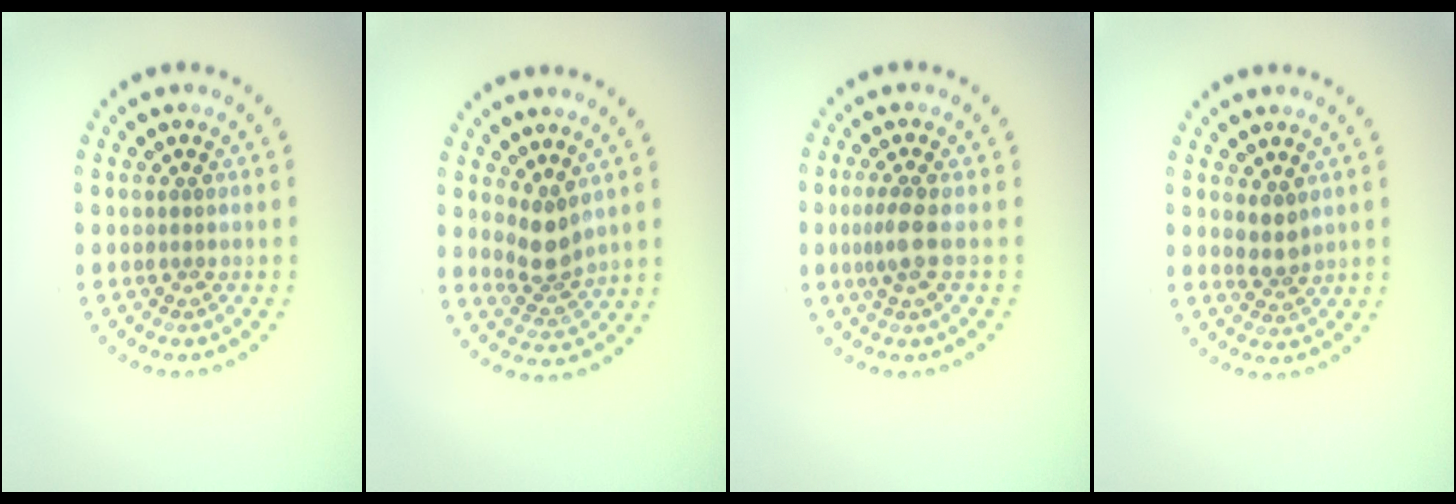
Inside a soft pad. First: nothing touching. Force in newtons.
{"total": 2.8, "press": 2.2, "slide": 1.8}
{"total": 2.2, "press": 1.8, "slide": 1.4}
{"total": 1.8, "press": 1.5, "slide": 1.0}